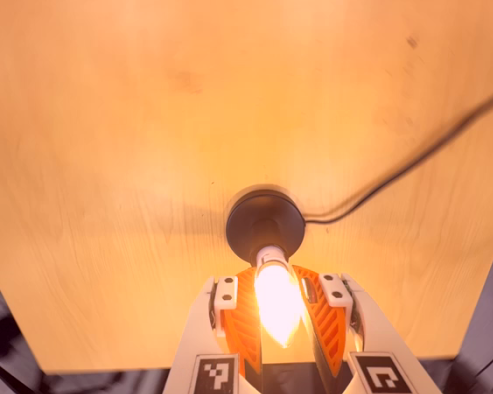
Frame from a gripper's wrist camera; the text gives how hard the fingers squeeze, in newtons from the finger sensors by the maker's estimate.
{"total": 13.2, "left": 13.4, "right": 13.0}